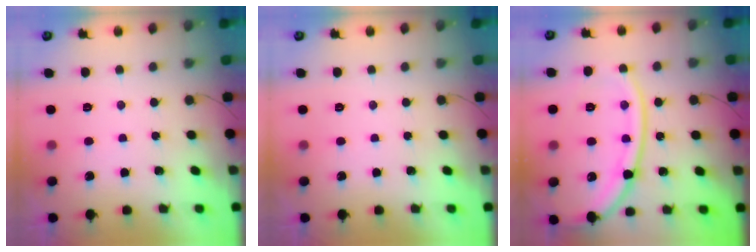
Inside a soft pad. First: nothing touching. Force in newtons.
{"total": 0.0}
{"total": 17.7, "press": 17.7, "slide": 1.2}